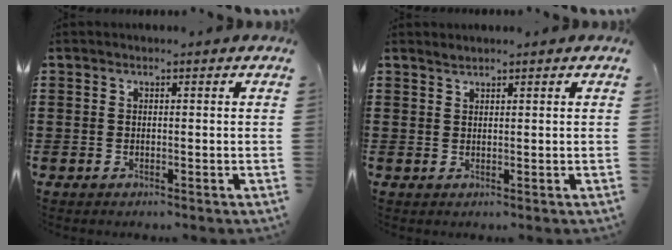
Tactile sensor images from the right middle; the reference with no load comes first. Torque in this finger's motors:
{"motor_torque": [0.00, 0.00, 0.00, -0.01]}